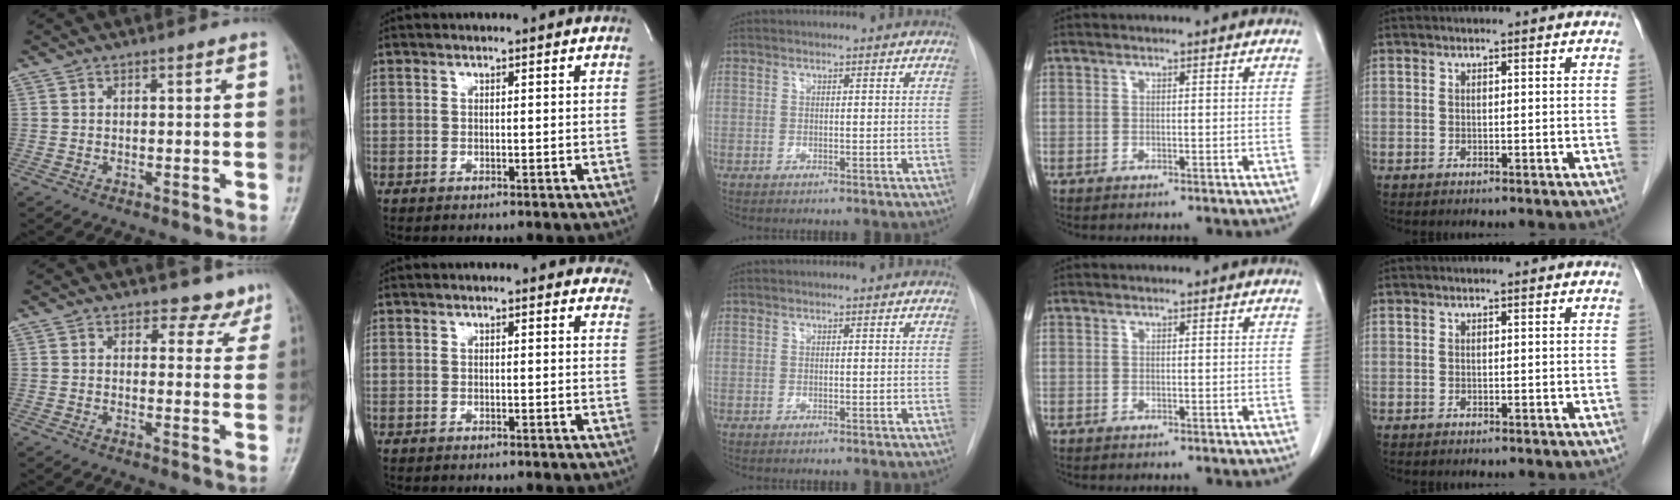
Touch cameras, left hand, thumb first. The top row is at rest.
{"thumb": {"total": 5.5, "force": [4.7, 2.8, 0.1], "torque": [0.033, -0.030, 0.039]}, "index": {"total": 6.2, "force": [5.4, 2.2, 2.2], "torque": [-0.005, 0.004, 0.041]}}